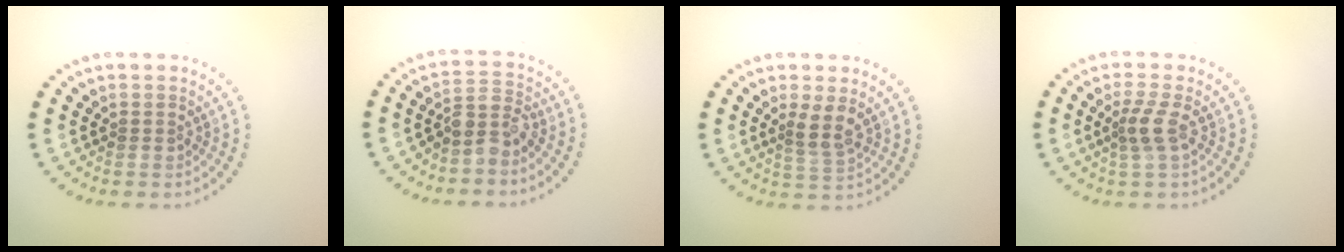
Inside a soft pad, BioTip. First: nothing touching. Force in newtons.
{"total": 2.9, "press": 2.2, "slide": 1.8}
{"total": 2.2, "press": 1.7, "slide": 1.4}
{"total": 2.0, "press": 1.5, "slide": 1.3}